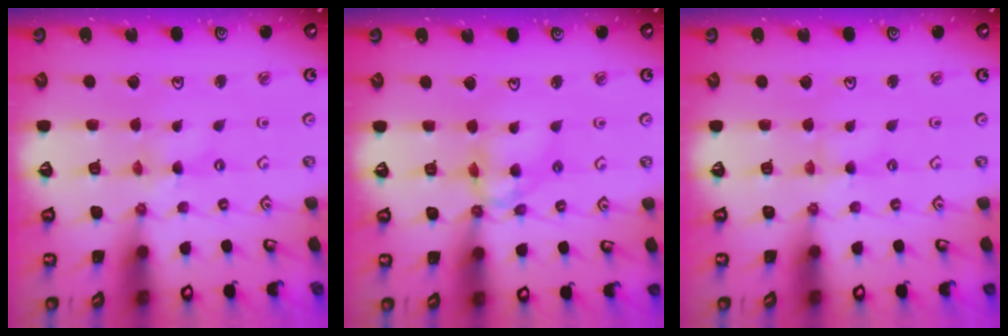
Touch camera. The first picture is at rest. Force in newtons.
{"total": 8.6, "press": 8.5, "slide": 1.0}
{"total": 1.1, "press": 1.1, "slide": 0.3}